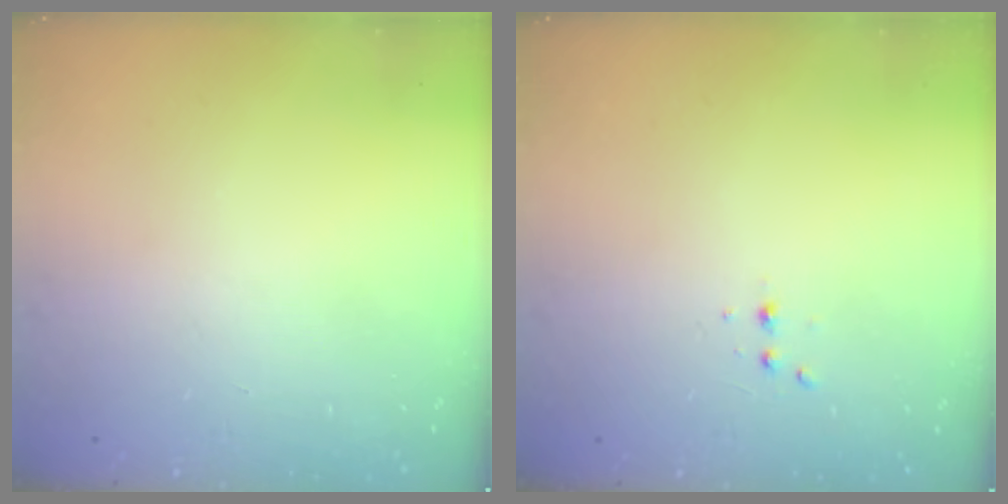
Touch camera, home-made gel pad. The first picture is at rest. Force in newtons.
{"total": 2.9, "press": 2.7, "slide": 1.0}